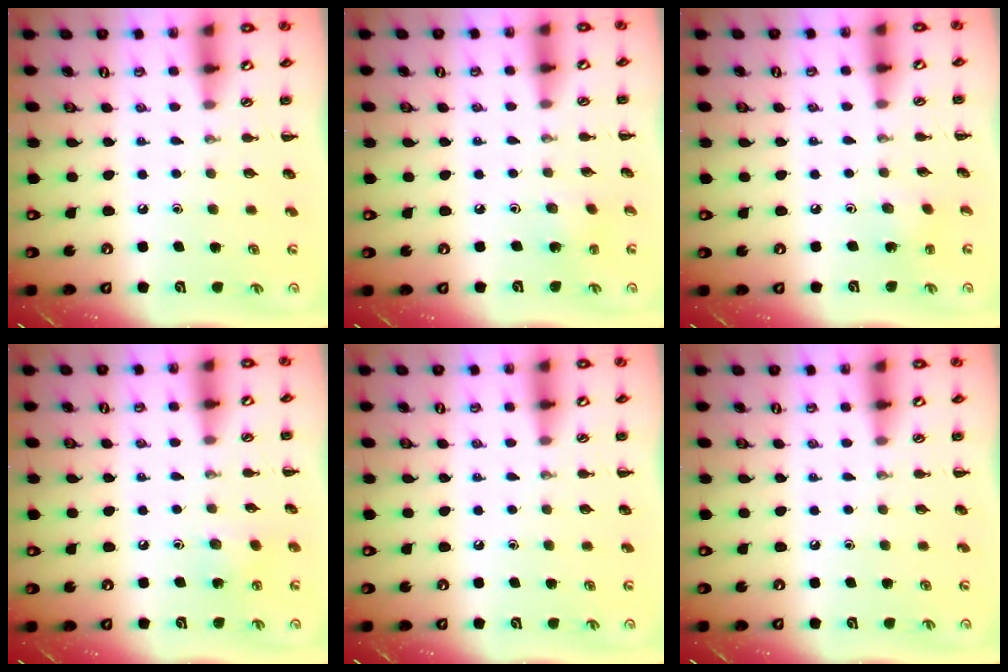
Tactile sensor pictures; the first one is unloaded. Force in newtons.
{"total": 1.5, "press": 1.3, "slide": 0.6}
{"total": 1.8, "press": 1.7, "slide": 0.7}
{"total": 4.3, "press": 4.2, "slide": 1.1}
{"total": 0.5, "press": 0.1, "slide": 0.5}
{"total": 0.0}